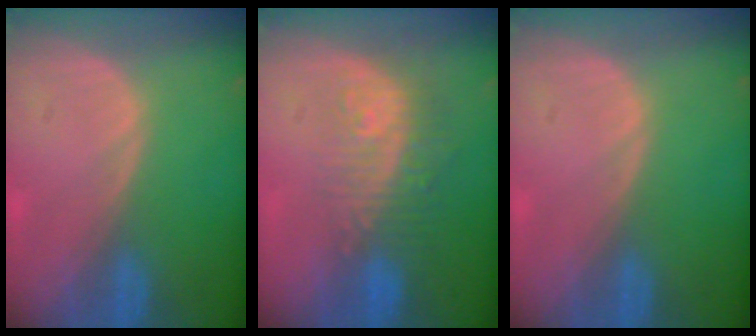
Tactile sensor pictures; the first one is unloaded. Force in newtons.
{"total": 9.7, "press": 8.1, "slide": 5.3}
{"total": 0.0}